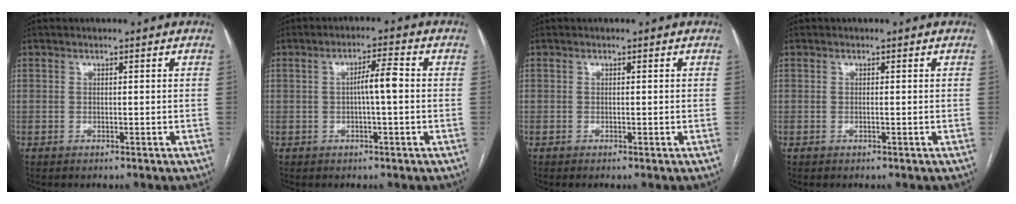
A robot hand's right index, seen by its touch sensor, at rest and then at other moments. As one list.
[{"total": 3.9, "force": [-0.2, 0.3, 3.9], "torque": [-0.067, 0.008, -0.001]}, {"total": 0.5, "force": [-0.4, -0.1, 0.3], "torque": [-0.009, 0.000, -0.006]}, {"total": 0.0}]